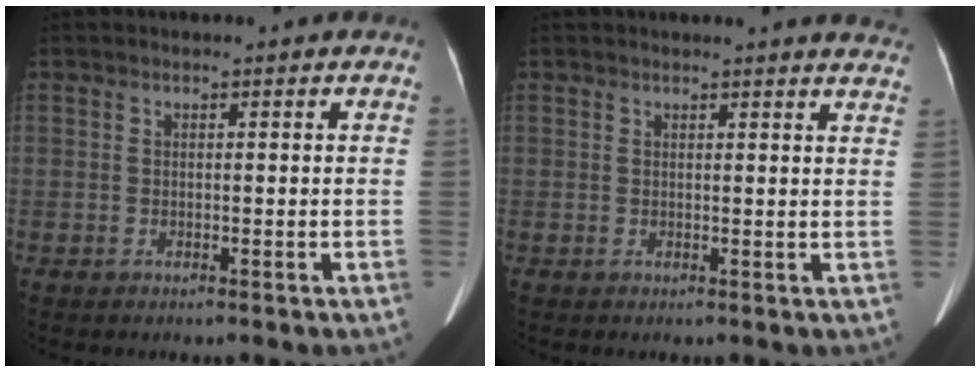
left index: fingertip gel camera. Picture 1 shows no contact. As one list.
[{"total": 9.3, "force": [8.9, 0.5, 2.7], "torque": [-0.018, -0.026, 0.072]}]